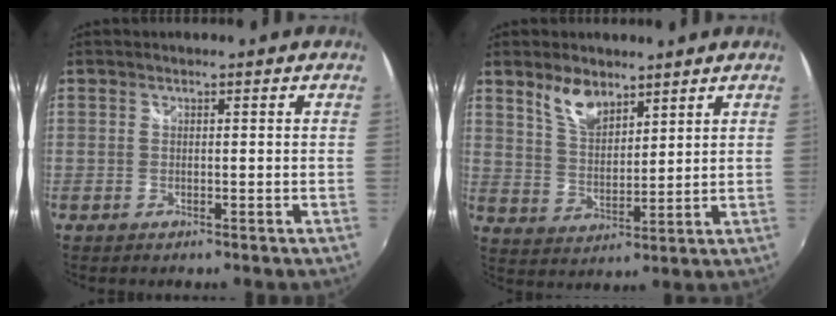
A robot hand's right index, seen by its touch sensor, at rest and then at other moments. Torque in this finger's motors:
{"motor_torque": [0.15, 0.11, 0.10, 0.04]}